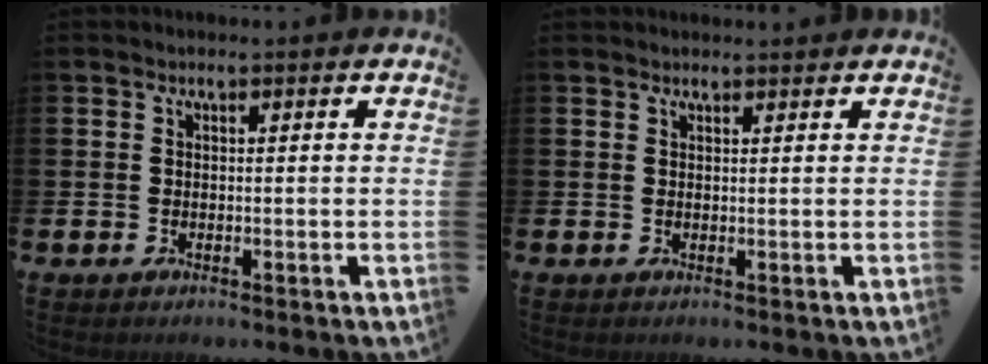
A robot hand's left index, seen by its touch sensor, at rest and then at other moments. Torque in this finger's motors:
{"motor_torque": [0.22, -0.44, 0.29, 0.04]}